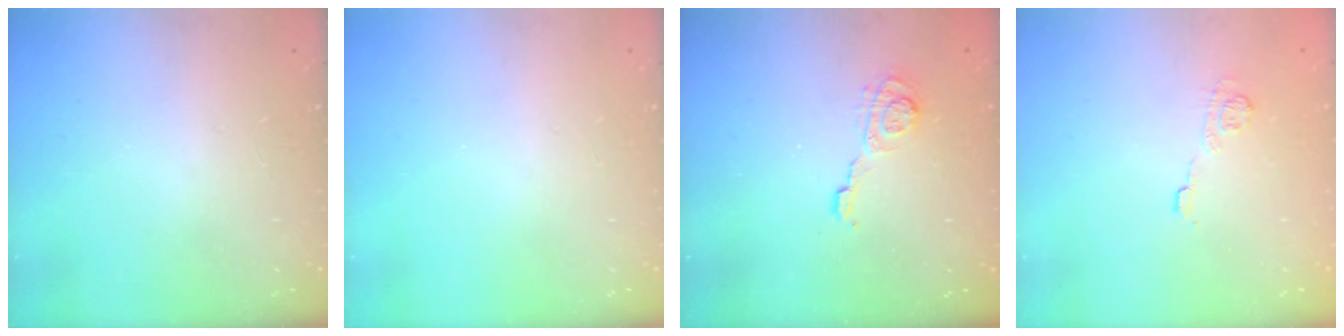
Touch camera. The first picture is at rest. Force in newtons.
{"total": 0.0}
{"total": 5.3, "press": 5.2, "slide": 0.8}
{"total": 8.0, "press": 7.9, "slide": 1.0}